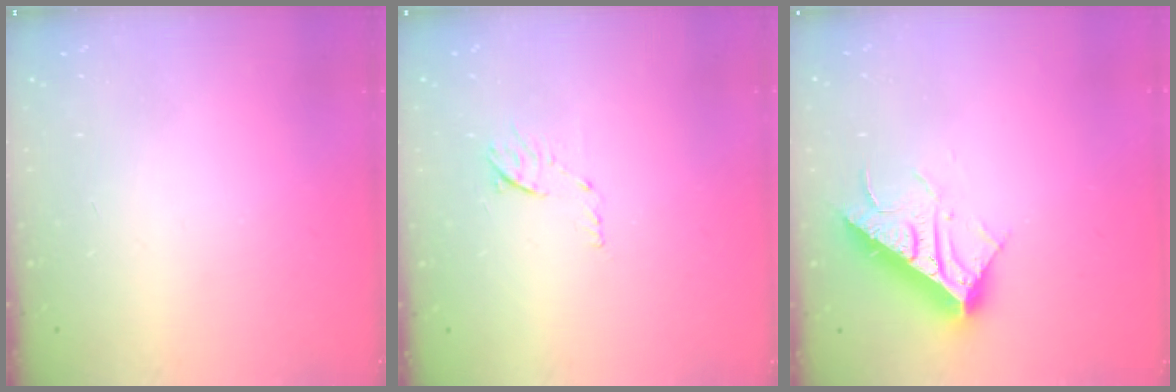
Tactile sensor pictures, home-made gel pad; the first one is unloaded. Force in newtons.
{"total": 5.7, "press": 5.6, "slide": 0.8}
{"total": 17.0, "press": 17.0, "slide": 0.3}